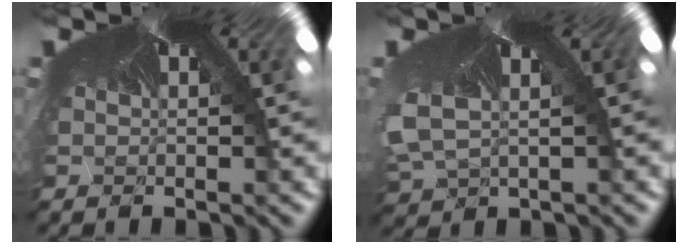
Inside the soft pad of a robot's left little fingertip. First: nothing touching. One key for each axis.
{"total": 2.6, "fx": -2.4, "fy": 0.6, "fz": -0.8, "tx": -0.037, "ty": -0.043, "tz": -0.004}